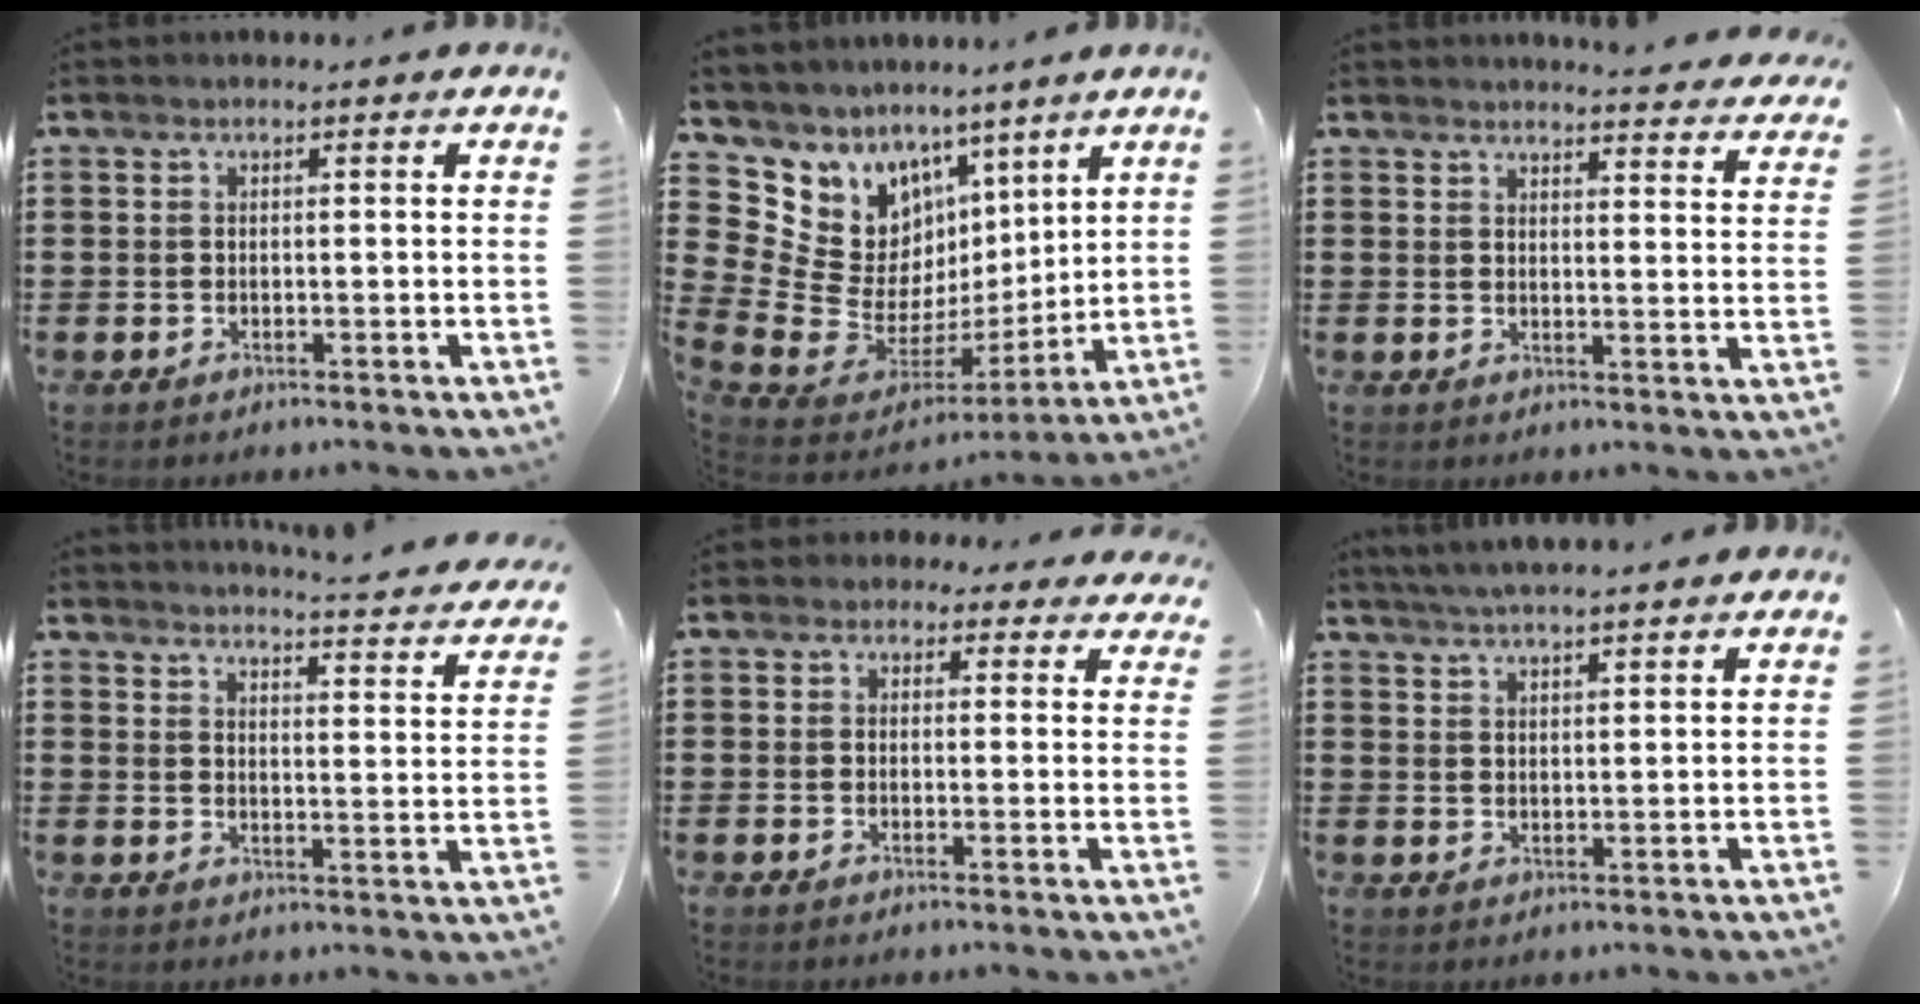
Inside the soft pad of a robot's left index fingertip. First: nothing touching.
{"total": 10.6, "force": [5.9, 8.6, 1.9], "torque": [-0.090, -0.063, 0.119]}
{"total": 3.6, "force": [3.6, -0.2, 0.3], "torque": [-0.011, -0.022, 0.064]}
{"total": 3.8, "force": [3.6, -0.5, 0.9], "torque": [-0.019, -0.040, 0.053]}
{"total": 2.2, "force": [1.4, 1.6, 0.5], "torque": [-0.010, 0.005, 0.024]}
{"total": 3.6, "force": [3.5, -0.4, 0.9], "torque": [-0.028, -0.008, 0.063]}